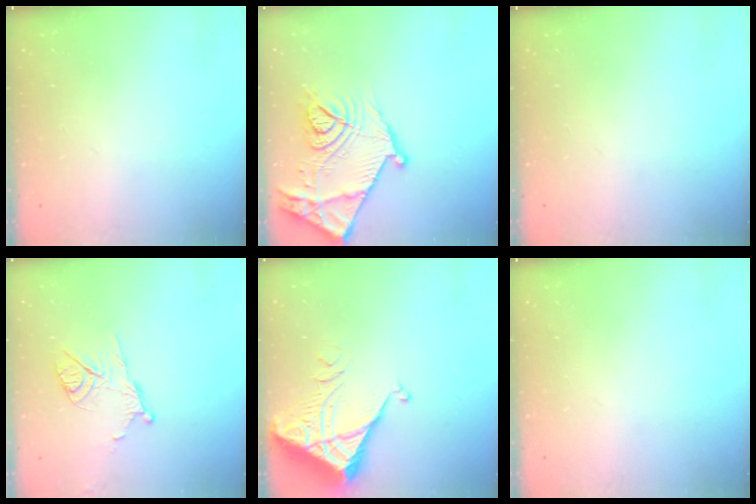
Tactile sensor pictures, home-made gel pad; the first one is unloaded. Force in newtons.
{"total": 21.8, "press": 21.8, "slide": 1.1}
{"total": 0.0}
{"total": 10.9, "press": 10.9, "slide": 0.4}
{"total": 5.4, "press": 5.4, "slide": 0.7}
{"total": 0.0}